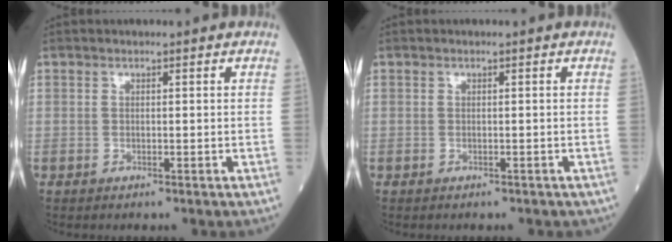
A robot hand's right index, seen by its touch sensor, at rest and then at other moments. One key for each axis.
{"total": 1.7, "fx": -1.2, "fy": 0.9, "fz": 0.7, "tx": -0.011, "ty": 0.001, "tz": -0.009}